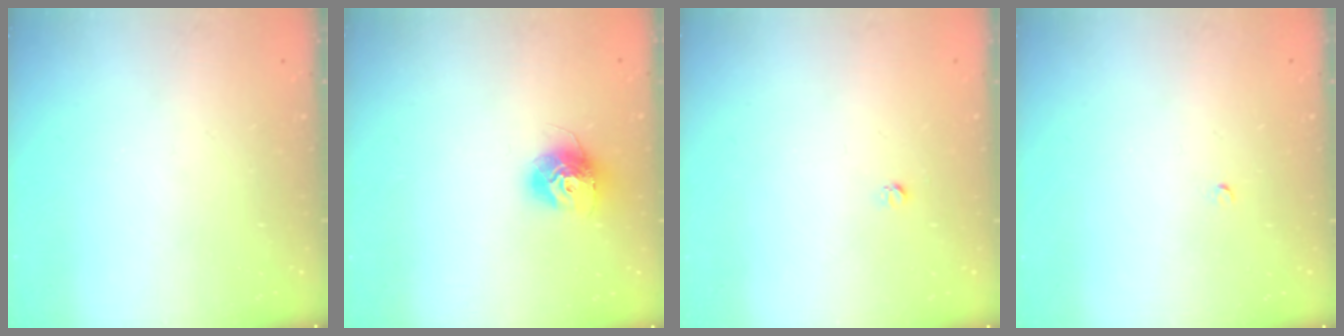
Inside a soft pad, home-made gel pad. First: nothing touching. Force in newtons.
{"total": 11.8, "press": 11.8, "slide": 0.9}
{"total": 2.7, "press": 2.7, "slide": 0.3}
{"total": 2.0, "press": 2.0, "slide": 0.3}